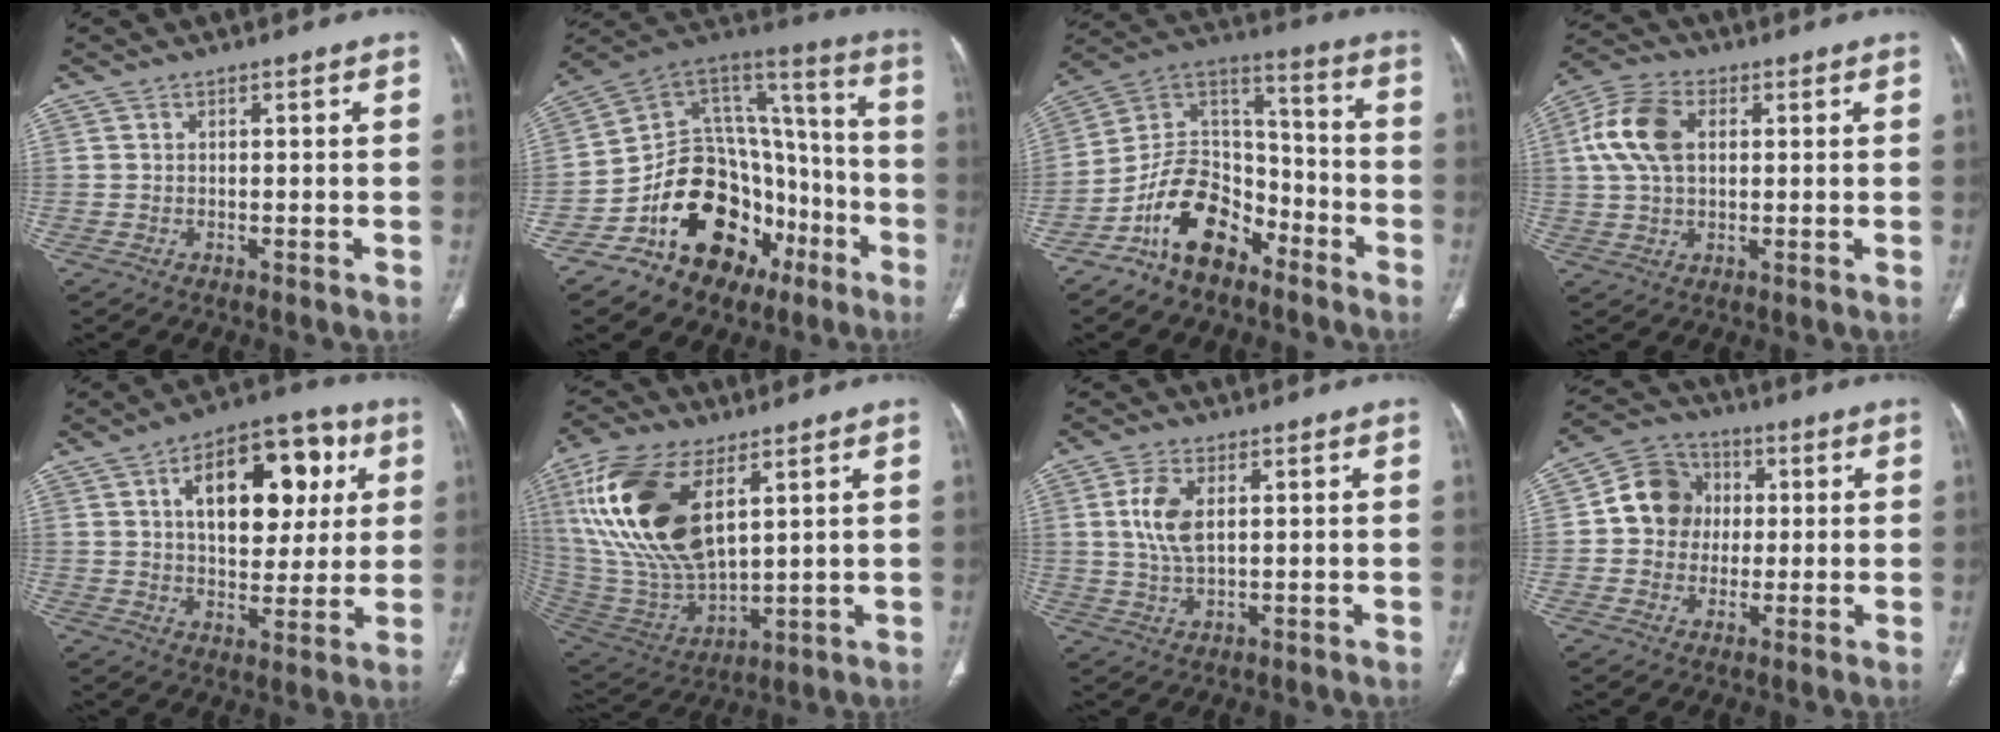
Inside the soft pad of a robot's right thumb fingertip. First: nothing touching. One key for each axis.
{"total": 28.9, "fx": -12.2, "fy": 19.4, "fz": 17.5, "tx": -0.235, "ty": 0.114, "tz": -0.179}
{"total": 15.1, "fx": -9.3, "fy": 9.0, "fz": 7.9, "tx": -0.115, "ty": 0.090, "tz": -0.177}
{"total": 10.9, "fx": 2.2, "fy": 6.9, "fz": 8.1, "tx": -0.168, "ty": 0.018, "tz": 0.038}
{"total": 19.2, "fx": 5.8, "fy": 10.8, "fz": 14.8, "tx": -0.165, "ty": 0.005, "tz": 0.084}
{"total": 23.4, "fx": 8.7, "fy": 11.5, "fz": 18.4, "tx": -0.375, "ty": -0.032, "tz": 0.172}
{"total": 6.9, "fx": 1.7, "fy": 3.5, "fz": 5.7, "tx": -0.125, "ty": -0.005, "tz": 0.037}
{"total": 10.3, "fx": 0.9, "fy": 9.3, "fz": 4.3, "tx": -0.043, "ty": 0.017, "tz": 0.005}